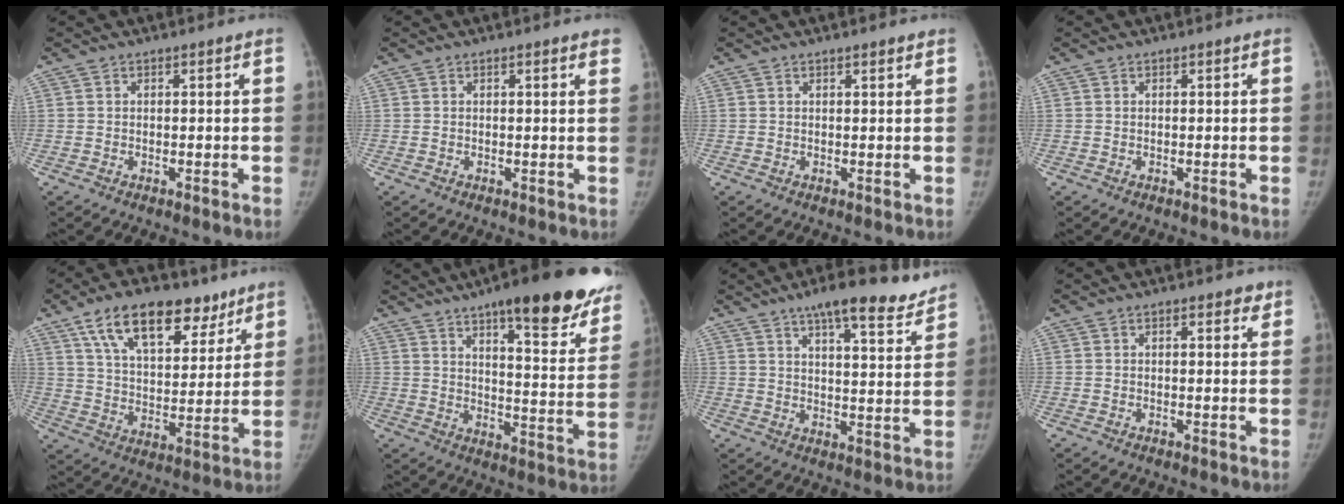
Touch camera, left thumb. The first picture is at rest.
{"total": 2.3, "force": [1.6, 0.3, 1.7], "torque": [-0.013, 0.001, 0.014]}
{"total": 1.0, "force": [0.8, 0.2, 0.5], "torque": [-0.004, -0.004, 0.012]}
{"total": 0.0}
{"total": 18.5, "force": [11.3, 9.4, 11.2], "torque": [-0.139, -0.034, 0.191]}
{"total": 26.1, "force": [17.6, 6.5, 18.1], "torque": [-0.209, -0.071, 0.231]}
{"total": 14.8, "force": [11.5, 3.5, 8.6], "torque": [-0.093, -0.052, 0.159]}
{"total": 2.6, "force": [1.5, 1.3, 1.7], "torque": [-0.009, -0.004, 0.016]}